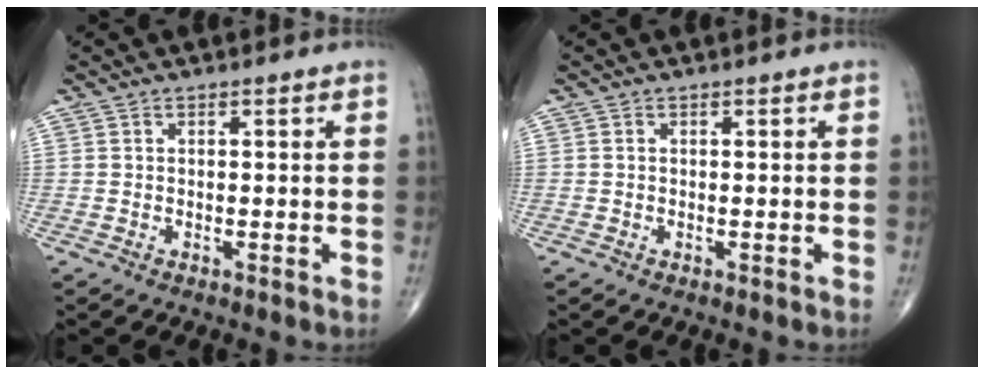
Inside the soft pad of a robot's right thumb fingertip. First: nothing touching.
{"total": 0.0}